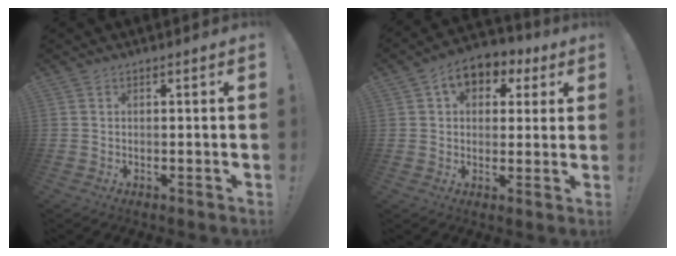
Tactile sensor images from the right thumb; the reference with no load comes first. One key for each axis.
{"total": 9.0, "fx": 3.7, "fy": 6.5, "fz": 5.1, "tx": -0.072, "ty": -0.009, "tz": 0.071}